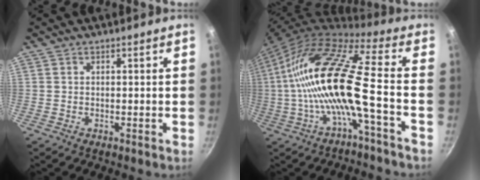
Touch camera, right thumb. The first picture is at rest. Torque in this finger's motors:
{"motor_torque": [0.23, 1.58, 2.76, 0.00, 0.82]}